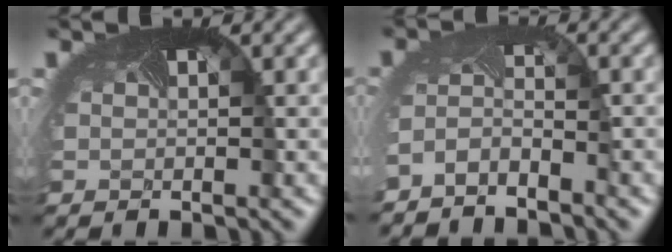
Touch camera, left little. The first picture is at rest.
{"total": 2.9, "force": [-2.9, 0.3, 0.5], "torque": [-0.024, -0.008, -0.061]}